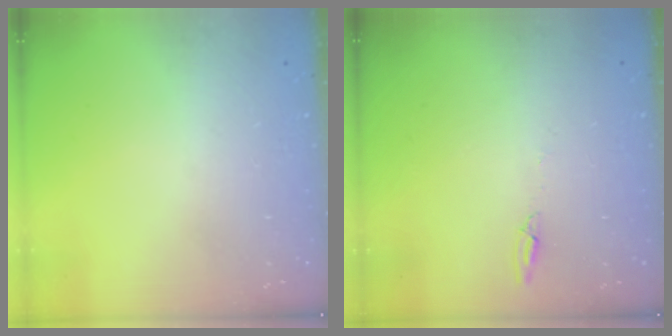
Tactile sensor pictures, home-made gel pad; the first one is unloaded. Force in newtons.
{"total": 3.5, "press": 3.5, "slide": 0.4}